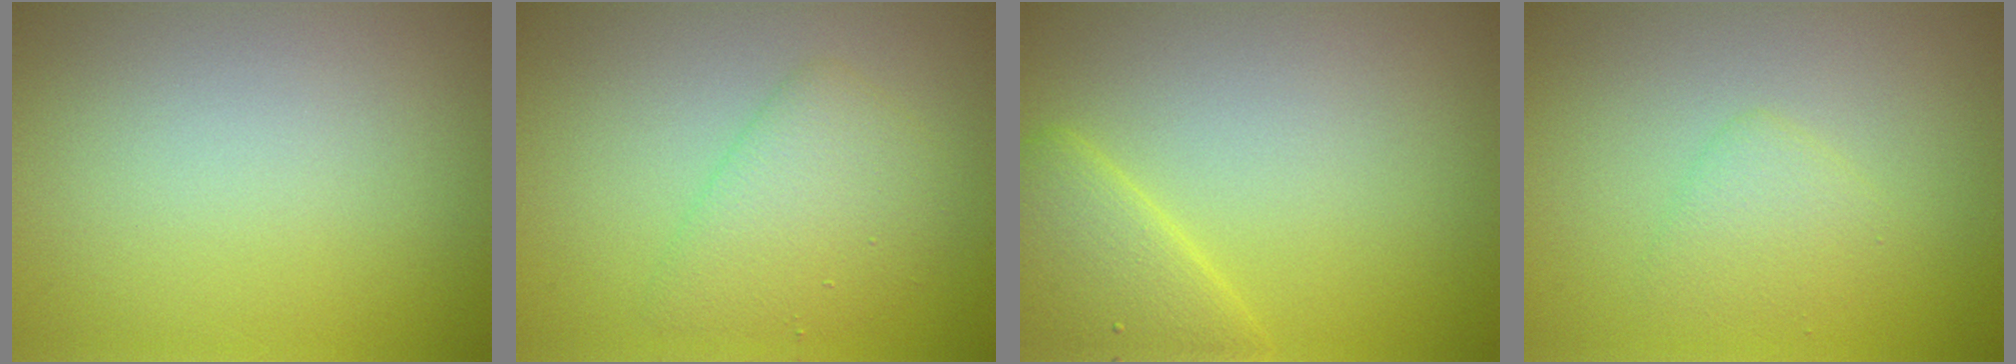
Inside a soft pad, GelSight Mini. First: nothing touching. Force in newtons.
{"total": 3.3, "press": 3.3, "slide": 0.1}
{"total": 3.4, "press": 3.4, "slide": 0.2}
{"total": 1.6, "press": 1.6, "slide": 0.2}